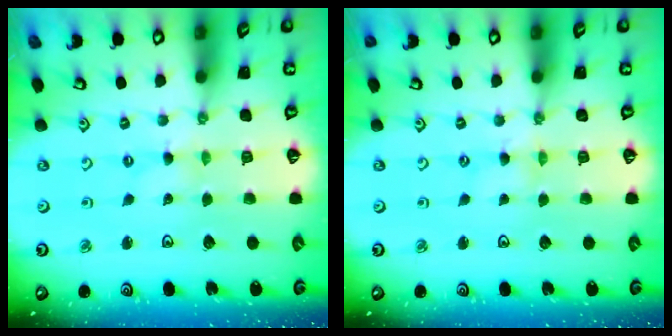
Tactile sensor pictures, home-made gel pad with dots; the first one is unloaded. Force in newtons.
{"total": 0.0}